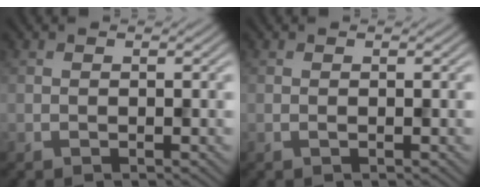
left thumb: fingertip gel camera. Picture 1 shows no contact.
{"total": 0.0}